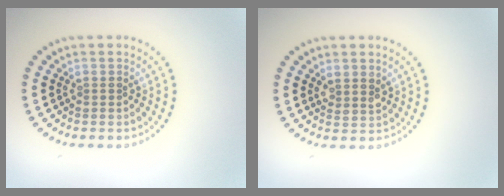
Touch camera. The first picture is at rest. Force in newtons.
{"total": 1.6, "press": 1.4, "slide": 0.8}